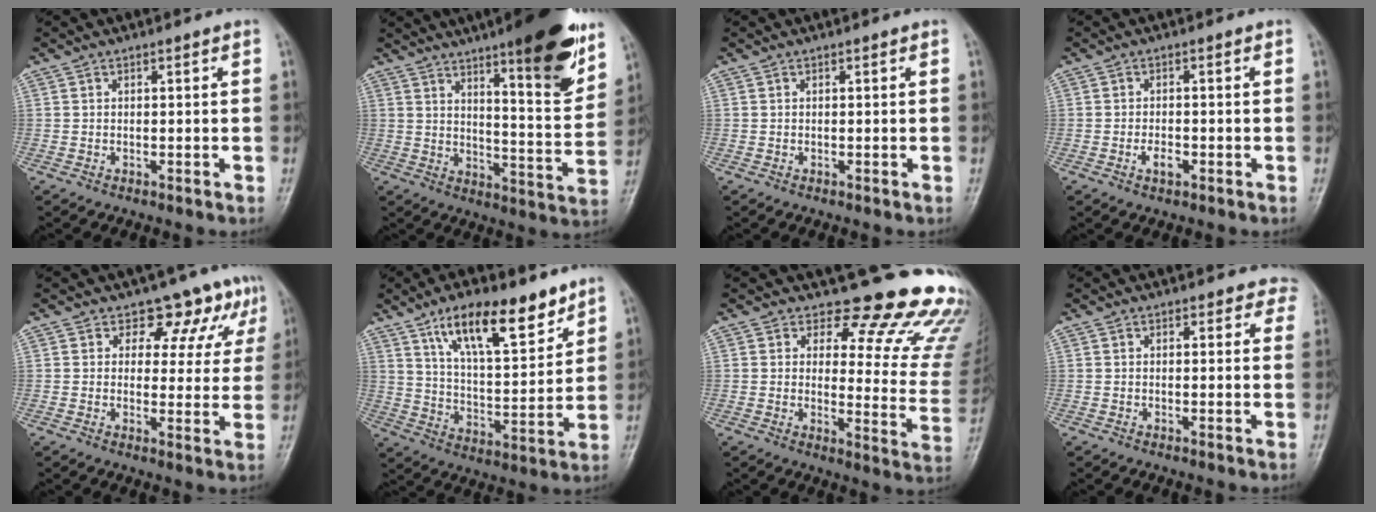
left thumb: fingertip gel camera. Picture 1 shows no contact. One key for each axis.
{"total": 18.3, "fx": 11.3, "fy": 3.5, "fz": 13.9, "tx": -0.163, "ty": -0.064, "tz": 0.166}
{"total": 0.0}
{"total": 2.4, "fx": -1.0, "fy": 1.3, "fz": 1.7, "tx": -0.030, "ty": 0.005, "tz": -0.017}
{"total": 8.7, "fx": 6.1, "fy": 5.5, "fz": 2.9, "tx": 0.010, "ty": -0.029, "tz": 0.059}
{"total": 16.2, "fx": 10.5, "fy": 5.5, "fz": 11.1, "tx": -0.151, "ty": -0.054, "tz": 0.184}
{"total": 18.5, "fx": 14.9, "fy": 7.4, "fz": 8.0, "tx": -0.038, "ty": -0.120, "tz": 0.157}
{"total": 4.1, "fx": 3.5, "fy": 2.1, "fz": 0.5, "tx": 0.036, "ty": -0.012, "tz": 0.017}